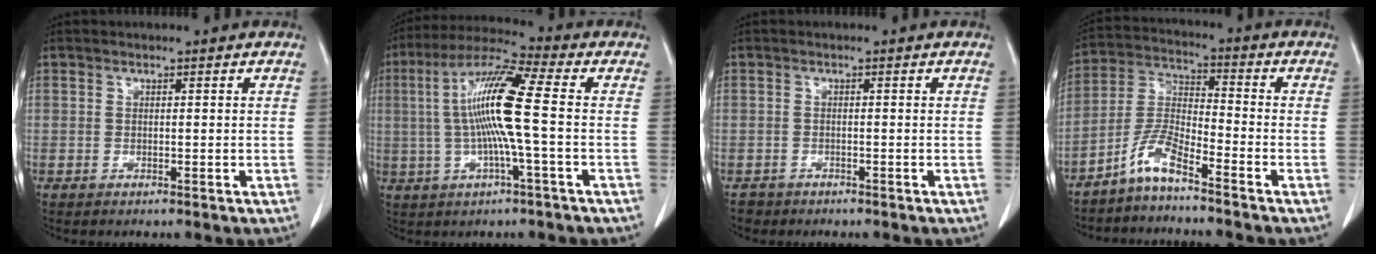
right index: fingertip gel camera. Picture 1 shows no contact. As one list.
[{"total": 12.4, "force": [0.1, -0.2, 12.4], "torque": [-0.242, 0.013, -0.005]}, {"total": 1.4, "force": [-0.9, 1.0, -0.2], "torque": [-0.009, 0.004, -0.014]}, {"total": 6.4, "force": [-4.9, 0.7, 4.1], "torque": [-0.098, -0.003, -0.102]}]